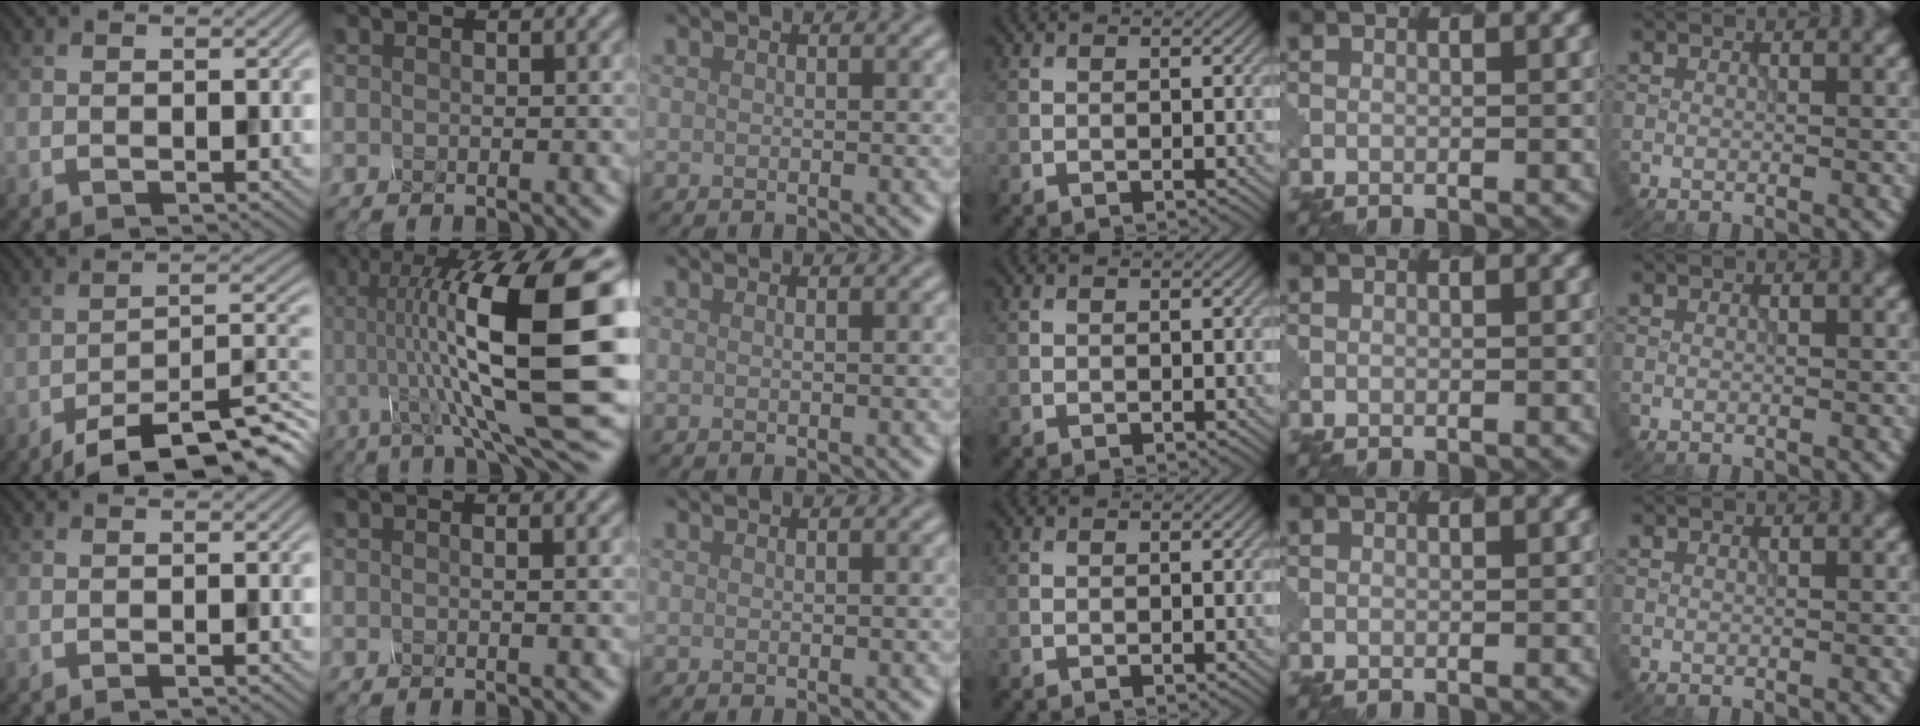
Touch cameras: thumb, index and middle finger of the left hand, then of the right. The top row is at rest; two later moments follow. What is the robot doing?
{"motion": "shake", "object": "salt shaker"}